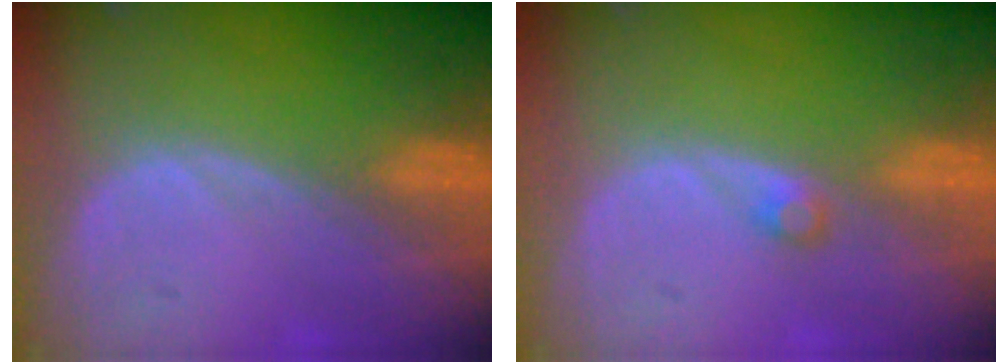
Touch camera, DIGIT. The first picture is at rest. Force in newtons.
{"total": 1.3, "press": 1.2, "slide": 0.3}